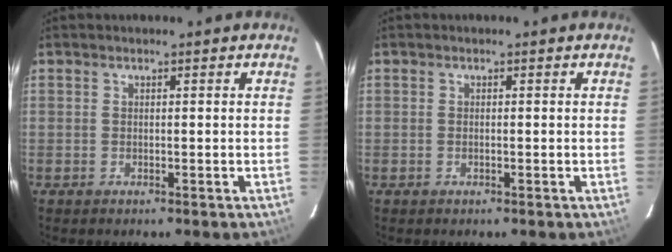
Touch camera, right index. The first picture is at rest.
{"total": 0.0}